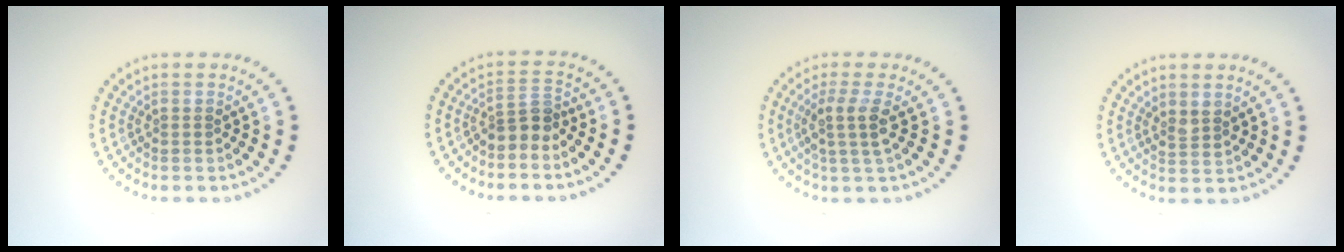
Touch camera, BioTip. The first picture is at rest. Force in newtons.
{"total": 2.3, "press": 1.8, "slide": 1.5}
{"total": 2.7, "press": 2.1, "slide": 1.6}
{"total": 1.3, "press": 1.2, "slide": 0.6}